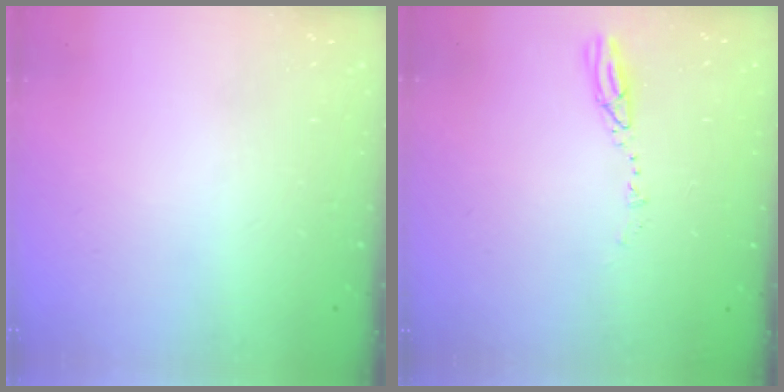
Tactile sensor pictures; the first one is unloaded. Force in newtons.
{"total": 5.2, "press": 5.2, "slide": 0.4}